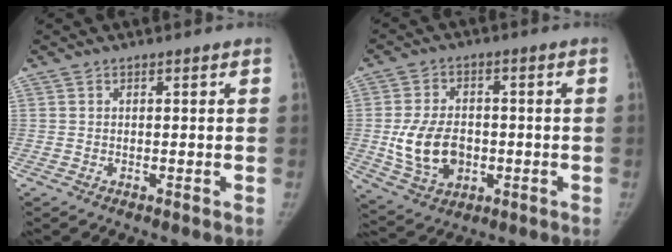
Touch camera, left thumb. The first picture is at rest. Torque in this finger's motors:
{"motor_torque": [0.18, 2.27, 0.69, -0.63, 0.31]}